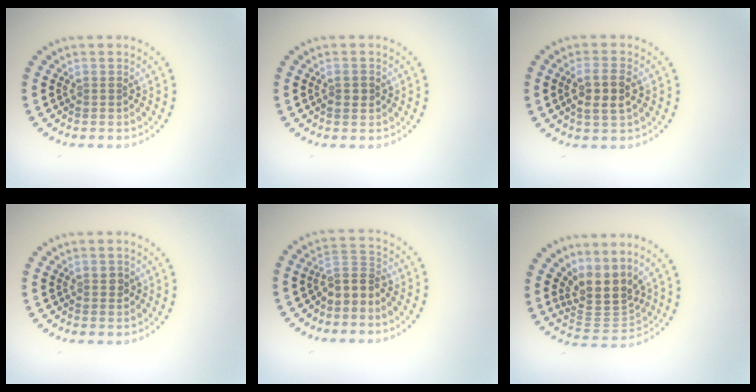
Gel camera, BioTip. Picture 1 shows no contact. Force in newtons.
{"total": 1.2, "press": 1.2, "slide": 0.2}
{"total": 3.0, "press": 2.8, "slide": 0.9}
{"total": 0.7, "press": 0.7, "slide": 0.3}
{"total": 2.4, "press": 2.0, "slide": 1.4}
{"total": 4.1, "press": 3.0, "slide": 2.8}